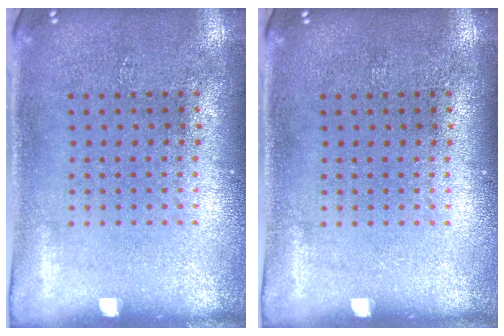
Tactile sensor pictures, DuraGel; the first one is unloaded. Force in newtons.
{"total": 0.0}